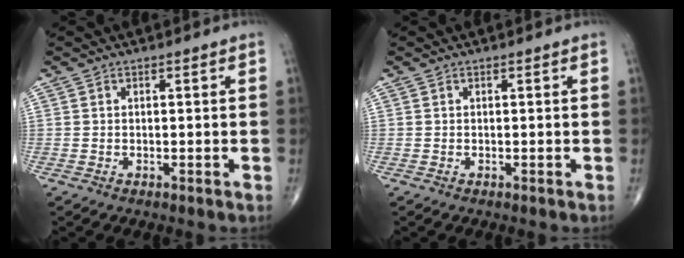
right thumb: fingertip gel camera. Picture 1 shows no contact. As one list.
[{"total": 0.0}]